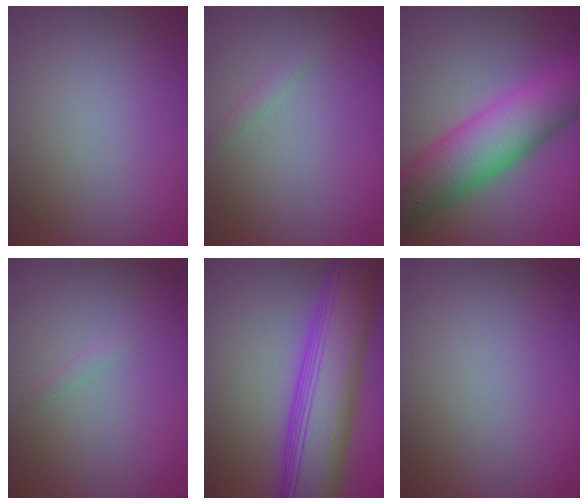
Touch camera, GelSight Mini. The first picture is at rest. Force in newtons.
{"total": 0.8, "press": 0.8, "slide": 0.0}
{"total": 10.7, "press": 10.7, "slide": 0.2}
{"total": 0.5, "press": 0.5, "slide": 0.0}
{"total": 11.1, "press": 11.1, "slide": 0.1}
{"total": 0.0}